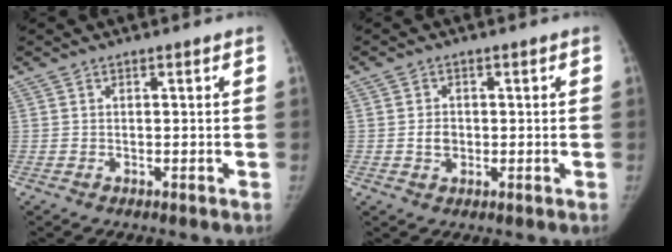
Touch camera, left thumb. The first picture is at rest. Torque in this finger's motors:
{"motor_torque": [0.05, 0.02, 0.17, -0.26, 0.00]}